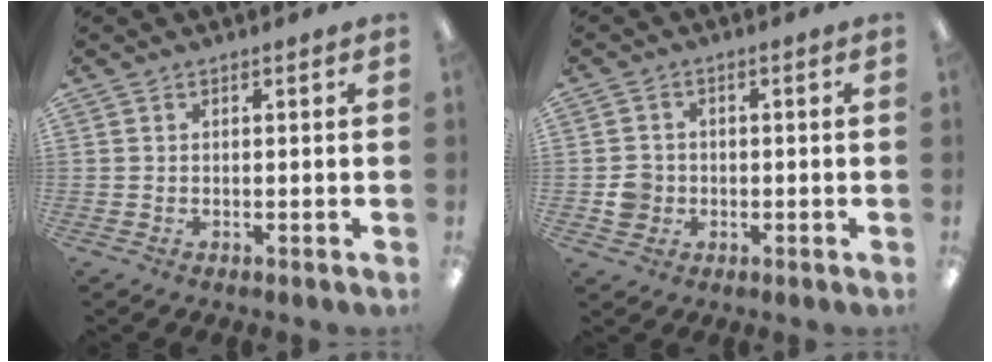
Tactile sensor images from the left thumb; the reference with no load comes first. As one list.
[{"total": 4.6, "force": [-0.9, 4.3, 1.4], "torque": [-0.017, 0.007, -0.015]}]